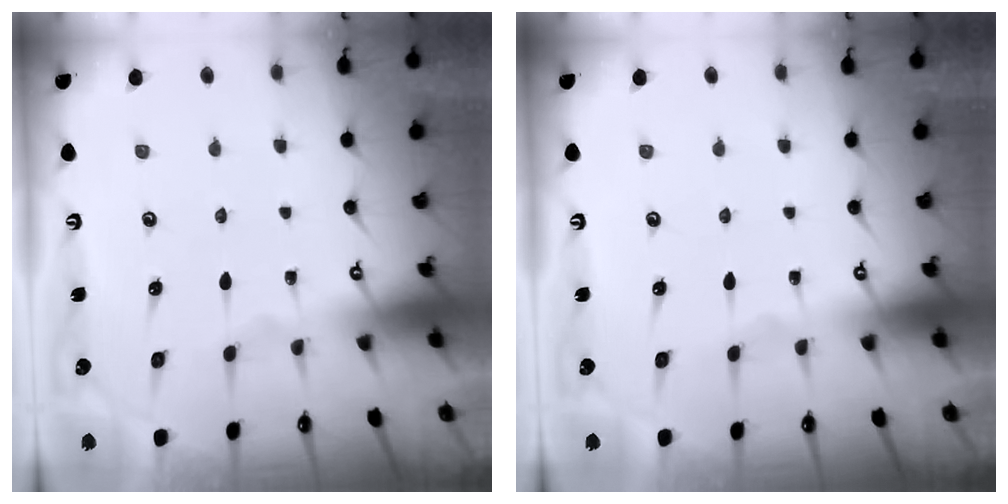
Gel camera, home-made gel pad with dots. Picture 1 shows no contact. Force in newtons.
{"total": 0.0}